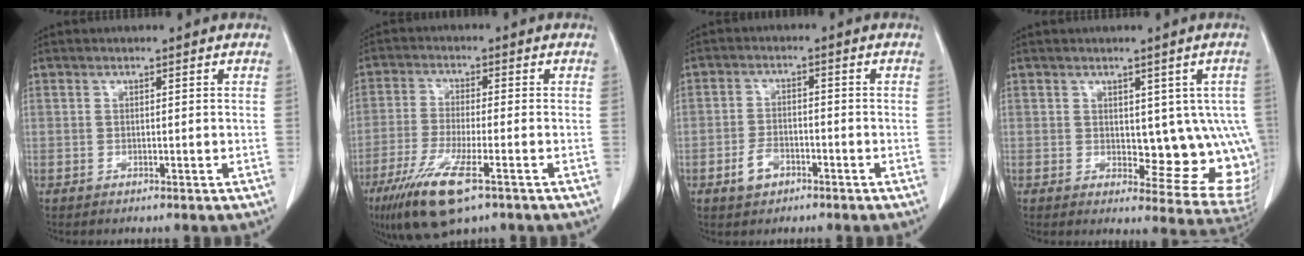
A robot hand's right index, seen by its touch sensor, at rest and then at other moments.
{"total": 10.5, "force": [-6.0, 1.7, 8.4], "torque": [-0.168, -0.028, -0.104]}
{"total": 3.8, "force": [-2.1, 2.4, 2.1], "torque": [-0.038, 0.004, -0.034]}
{"total": 10.5, "force": [0.7, 5.3, 9.1], "torque": [-0.081, -0.005, 0.018]}